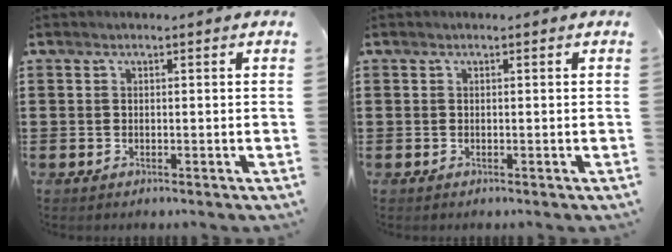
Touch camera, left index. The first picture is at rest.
{"total": 0.0}